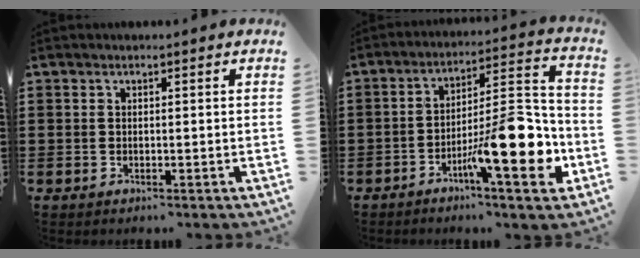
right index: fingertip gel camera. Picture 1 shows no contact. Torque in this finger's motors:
{"motor_torque": [2.14, 0.00, 1.05, 0.21]}